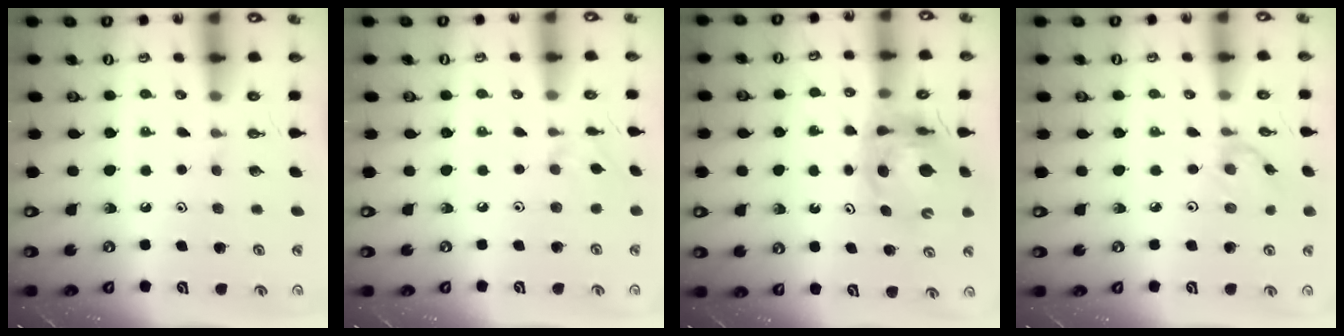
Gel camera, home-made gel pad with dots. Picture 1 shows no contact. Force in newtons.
{"total": 2.8, "press": 2.7, "slide": 0.6}
{"total": 11.7, "press": 11.7, "slide": 1.2}
{"total": 0.9, "press": 0.8, "slide": 0.3}